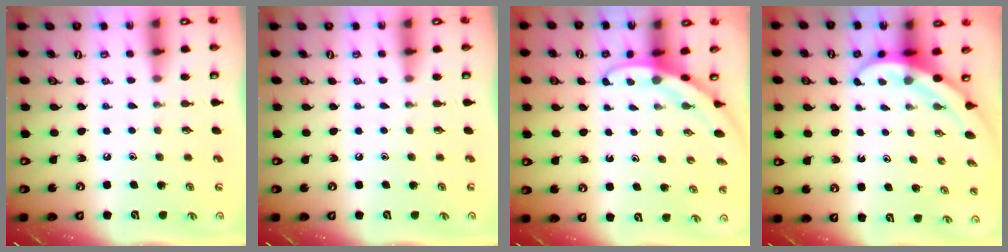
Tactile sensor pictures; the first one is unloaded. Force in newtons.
{"total": 0.0}
{"total": 2.8, "press": 2.8, "slide": 0.0}
{"total": 4.4, "press": 4.4, "slide": 0.3}